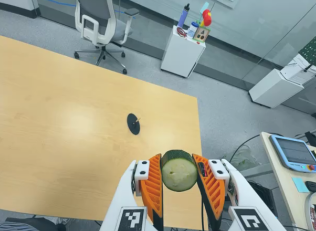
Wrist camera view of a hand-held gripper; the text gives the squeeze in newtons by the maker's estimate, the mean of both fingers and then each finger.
{"total": 11.4, "left": 11.7, "right": 11.1}